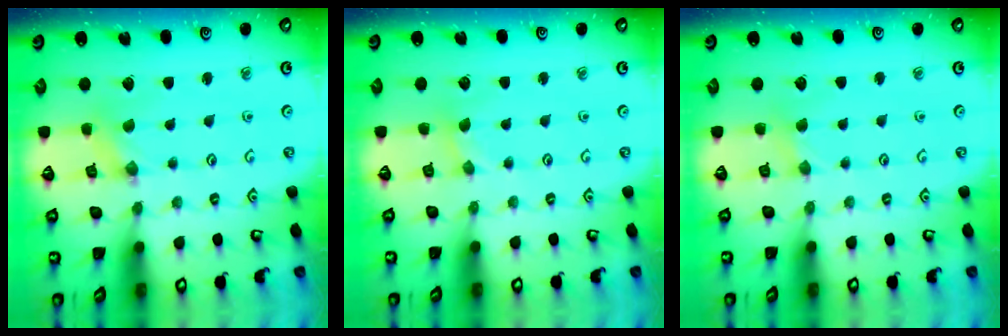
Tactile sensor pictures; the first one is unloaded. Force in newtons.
{"total": 1.1, "press": 1.1, "slide": 0.3}
{"total": 2.2, "press": 2.2, "slide": 0.4}